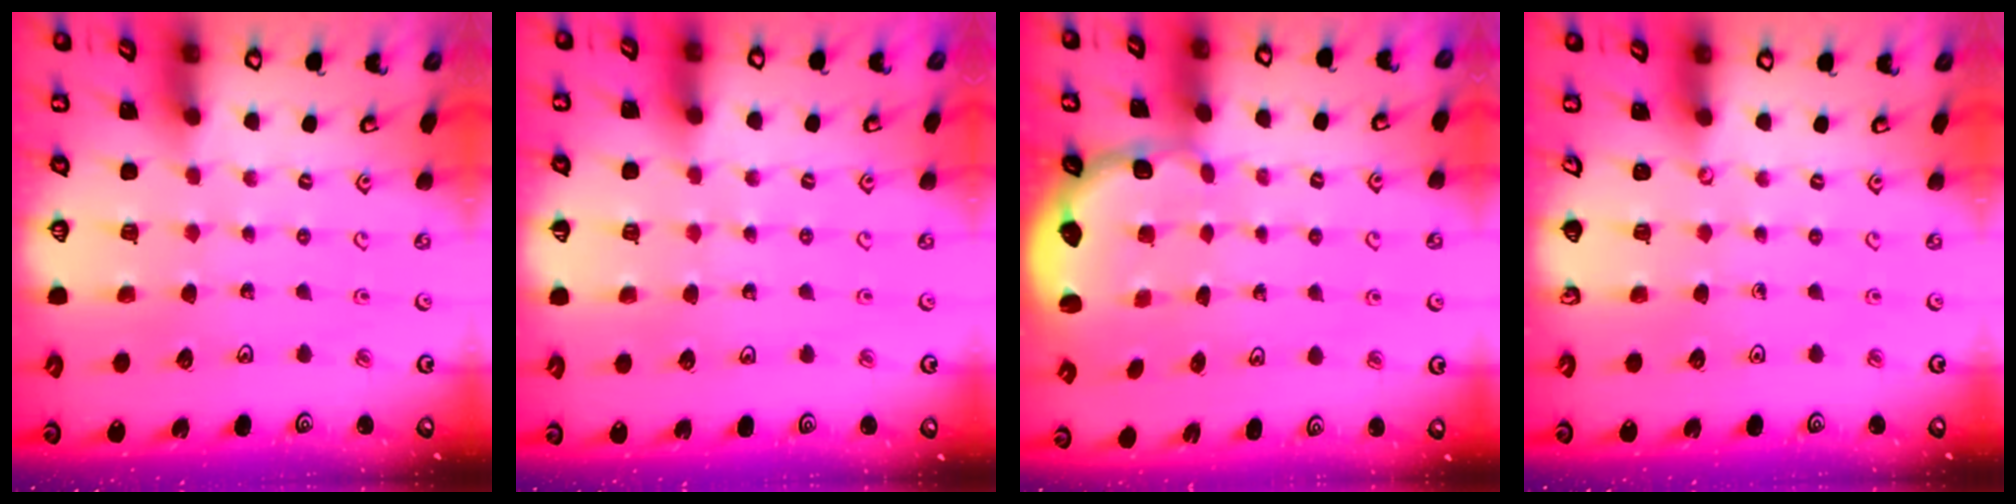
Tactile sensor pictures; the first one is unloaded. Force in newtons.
{"total": 2.2, "press": 2.1, "slide": 0.5}
{"total": 2.9, "press": 2.0, "slide": 2.1}
{"total": 0.0}